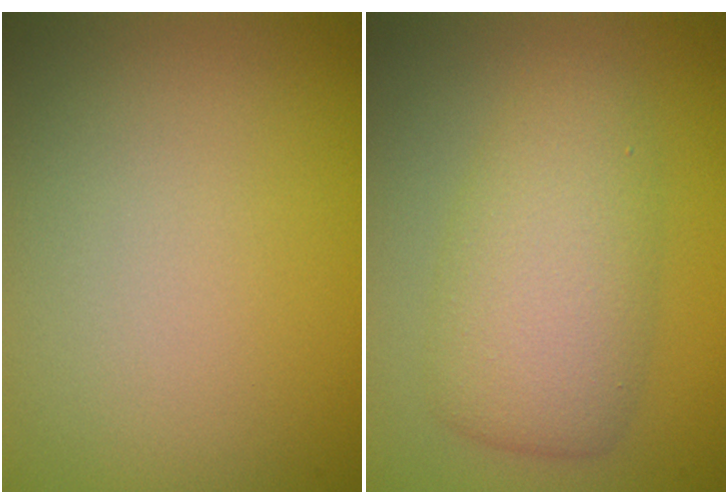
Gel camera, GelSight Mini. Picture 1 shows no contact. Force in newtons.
{"total": 5.5, "press": 5.5, "slide": 0.0}